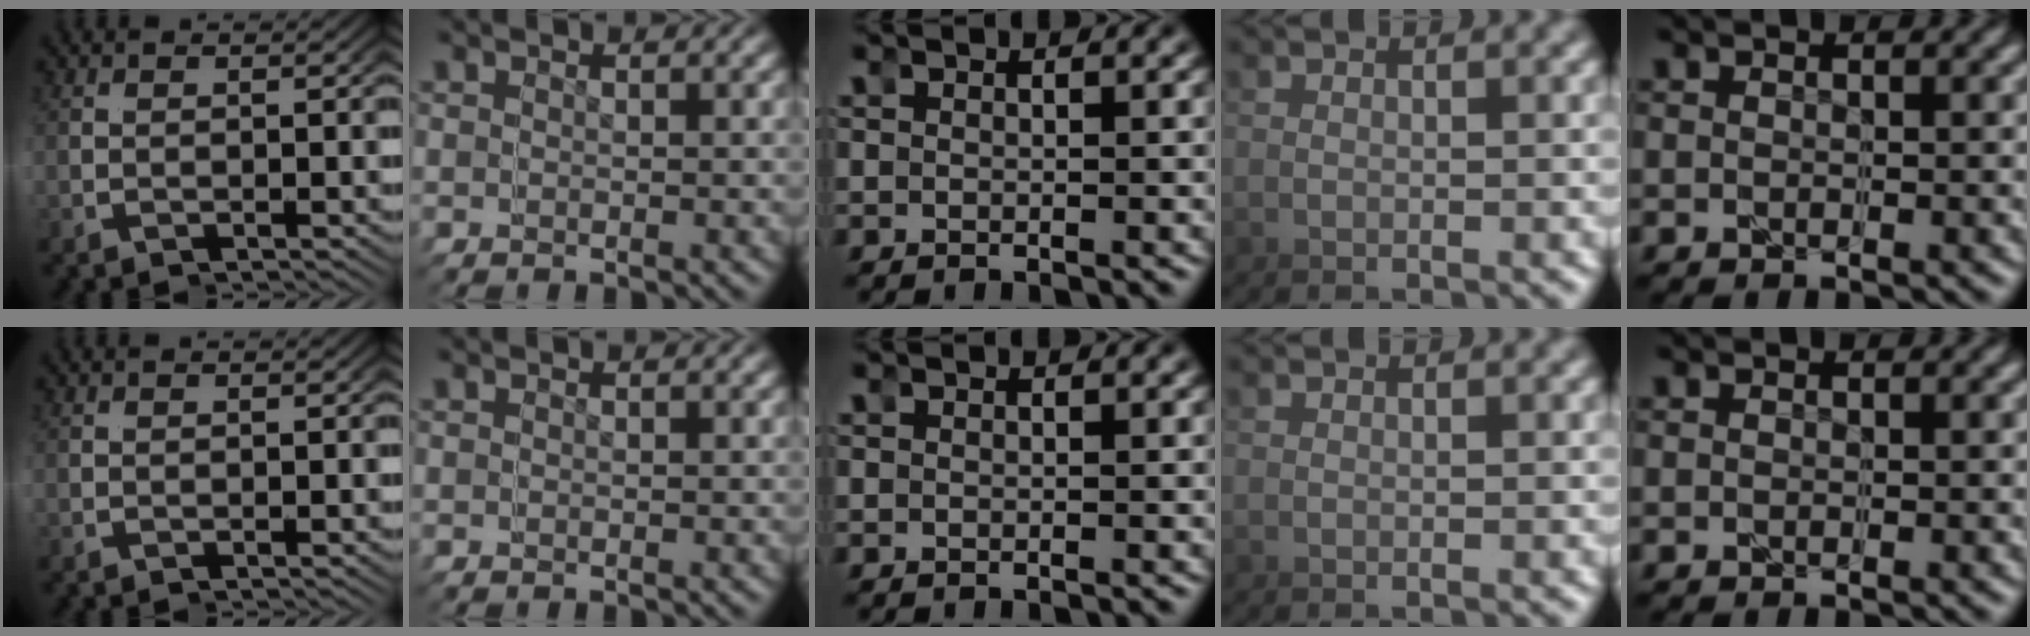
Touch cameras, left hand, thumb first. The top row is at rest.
{}